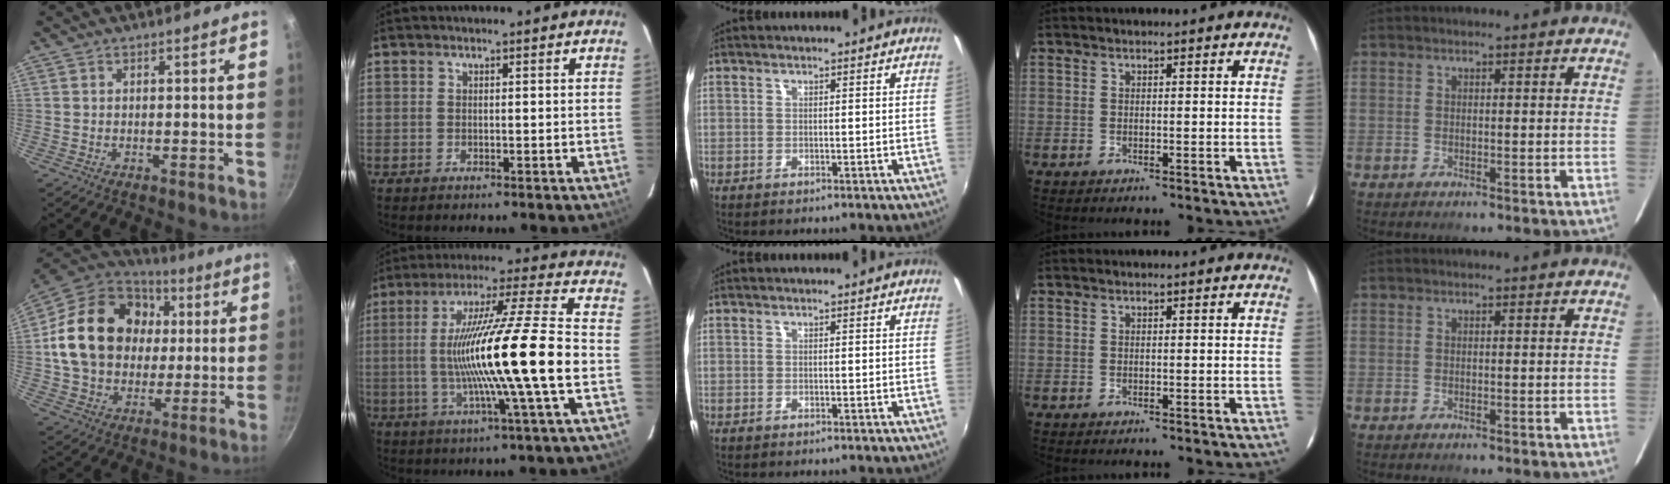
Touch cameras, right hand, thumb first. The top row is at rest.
{"thumb": {"total": 24.0, "force": [3.0, 18.8, 14.6], "torque": [-0.239, 0.026, 0.053]}, "index": {"total": 19.8, "force": [-2.5, -1.6, 19.6], "torque": [-0.343, -0.010, -0.043]}}